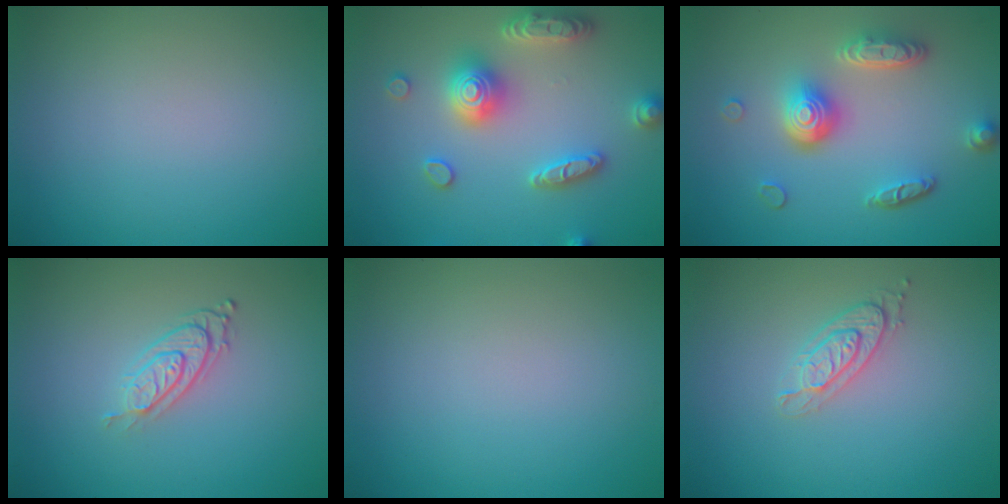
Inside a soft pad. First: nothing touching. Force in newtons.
{"total": 4.9, "press": 4.8, "slide": 0.9}
{"total": 5.0, "press": 3.7, "slide": 3.3}
{"total": 3.0, "press": 2.0, "slide": 2.2}
{"total": 0.0}
{"total": 2.0, "press": 1.9, "slide": 0.4}